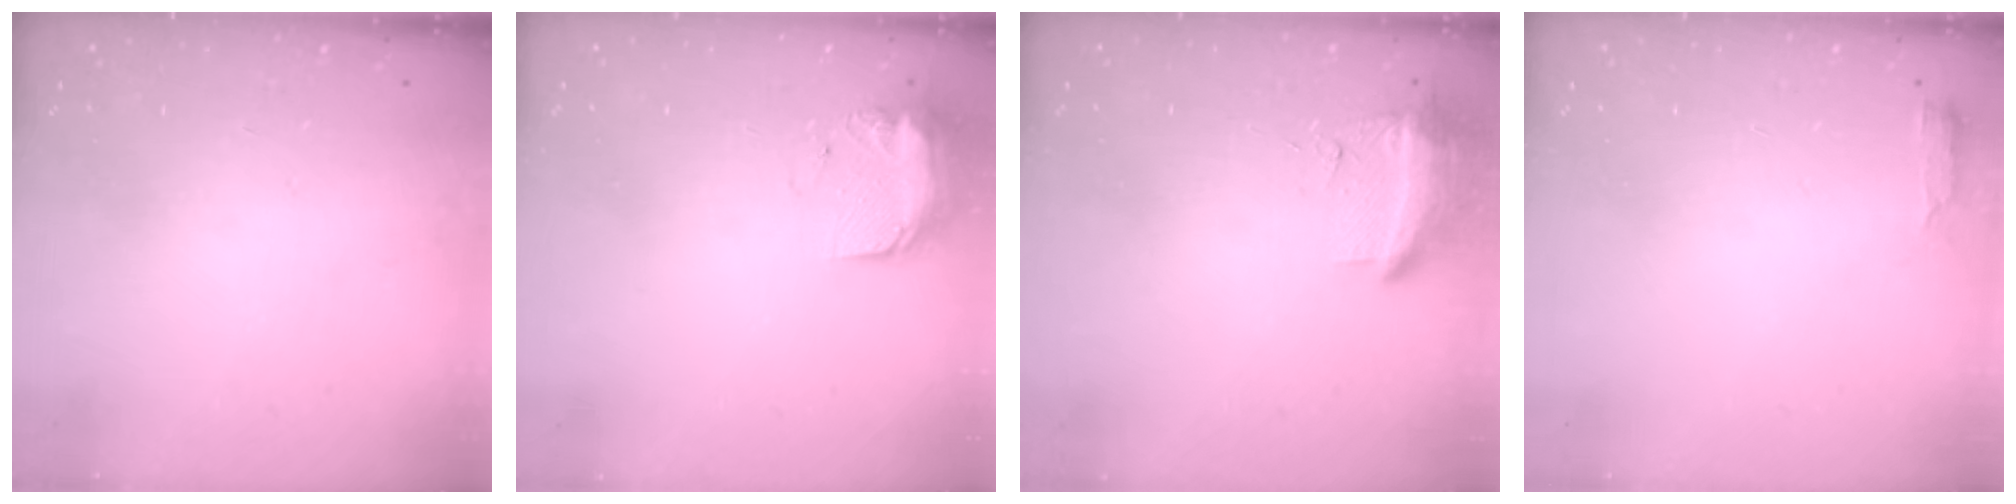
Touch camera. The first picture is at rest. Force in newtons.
{"total": 9.3, "press": 9.3, "slide": 0.7}
{"total": 19.3, "press": 12.1, "slide": 15.1}
{"total": 2.6, "press": 2.6, "slide": 0.5}